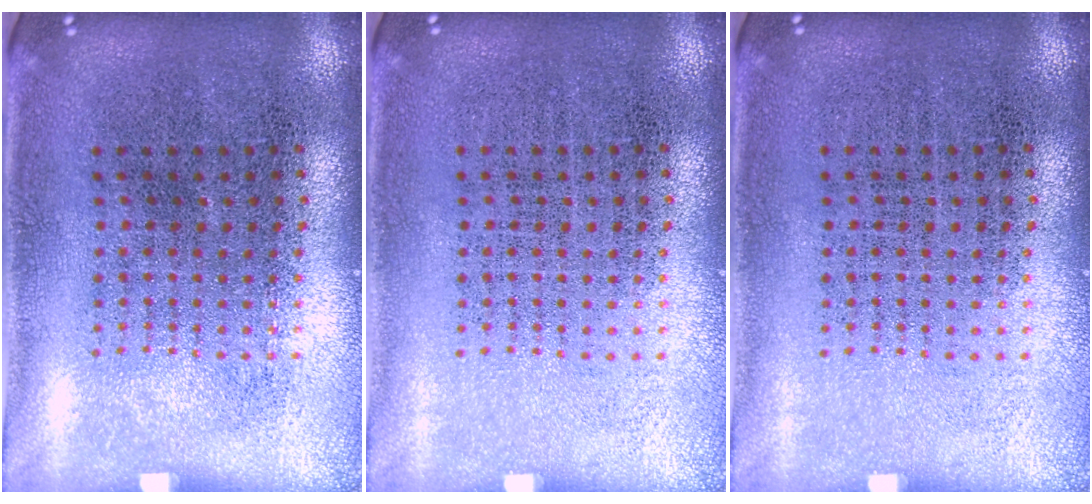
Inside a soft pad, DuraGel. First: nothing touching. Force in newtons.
{"total": 0.0}
{"total": 0.0}